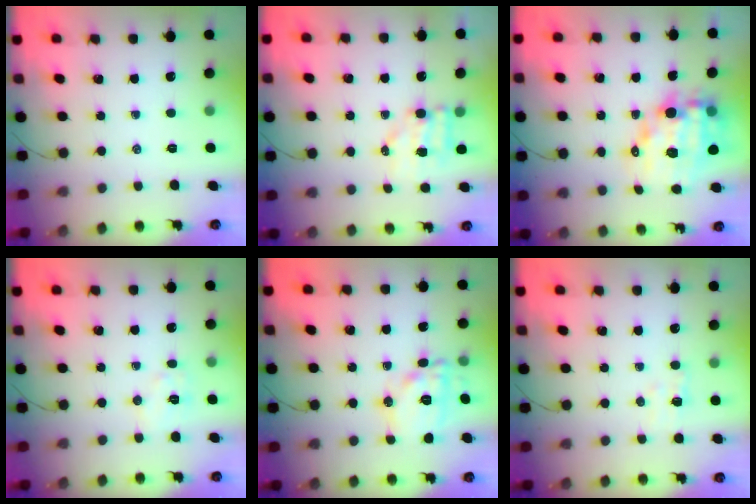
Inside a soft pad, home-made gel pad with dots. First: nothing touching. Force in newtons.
{"total": 6.0, "press": 5.9, "slide": 0.8}
{"total": 12.9, "press": 12.5, "slide": 3.3}
{"total": 6.7, "press": 6.5, "slide": 1.3}
{"total": 13.1, "press": 13.1, "slide": 0.1}
{"total": 3.6, "press": 3.5, "slide": 1.0}